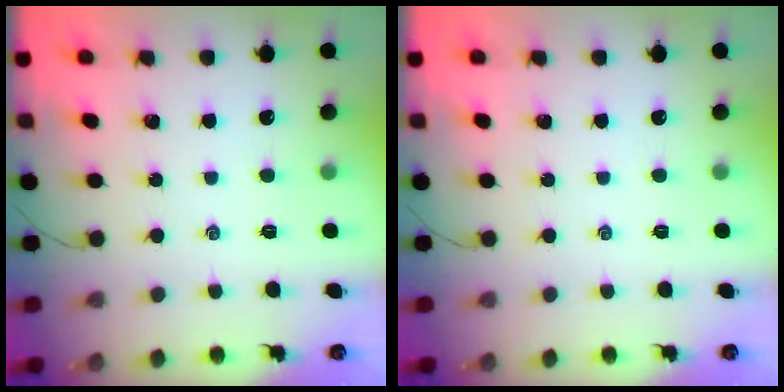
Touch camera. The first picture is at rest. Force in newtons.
{"total": 0.0}